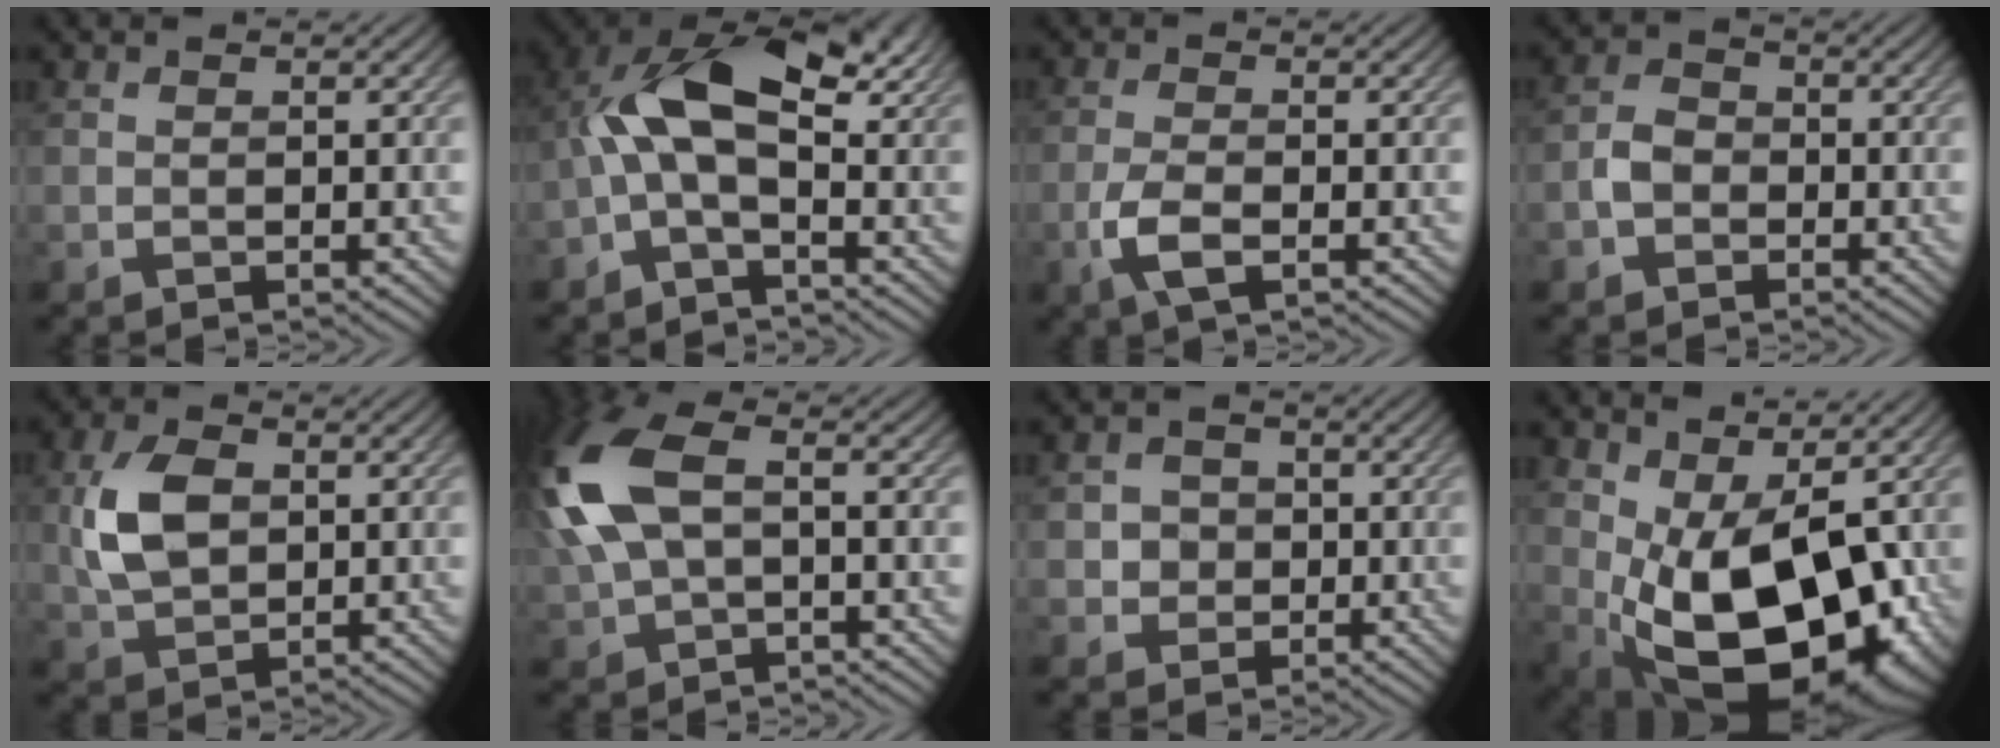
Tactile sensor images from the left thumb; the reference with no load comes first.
{"total": 9.9, "force": [0.1, 4.7, 8.7], "torque": [-0.172, 0.026, -0.011]}
{"total": 4.0, "force": [-1.8, 1.4, 3.3], "torque": [-0.080, -0.002, -0.043]}
{"total": 2.9, "force": [-1.4, 2.2, 1.3], "torque": [-0.027, 0.005, -0.035]}
{"total": 6.7, "force": [0.8, 4.3, 5.1], "torque": [-0.115, 0.006, 0.013]}
{"total": 11.5, "force": [1.1, 5.9, 9.8], "torque": [-0.257, 0.017, 0.013]}
{"total": 3.1, "force": [-0.4, 2.9, 0.8], "torque": [-0.016, -0.002, -0.022]}
{"total": 16.6, "force": [-0.4, 9.6, 13.5], "torque": [-0.191, -0.034, 0.029]}